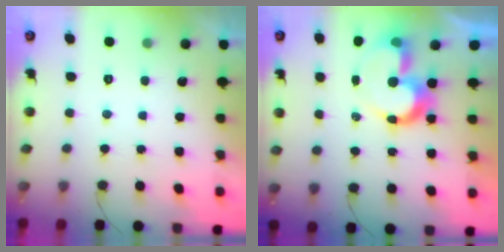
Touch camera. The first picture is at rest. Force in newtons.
{"total": 10.7, "press": 10.6, "slide": 1.5}